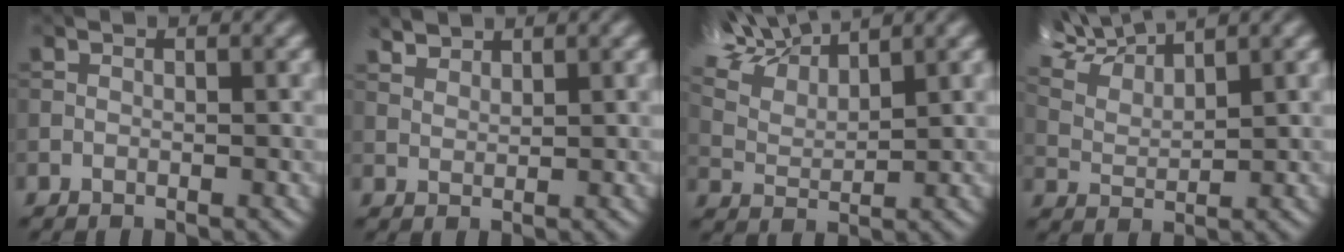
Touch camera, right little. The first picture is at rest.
{"total": 1.4, "force": [0.8, -0.8, -0.7], "torque": [-0.007, -0.011, 0.049]}
{"total": 7.1, "force": [6.3, 1.2, 3.0], "torque": [-0.098, 0.013, 0.123]}
{"total": 6.3, "force": [5.7, 0.8, 2.5], "torque": [-0.079, 0.015, 0.110]}